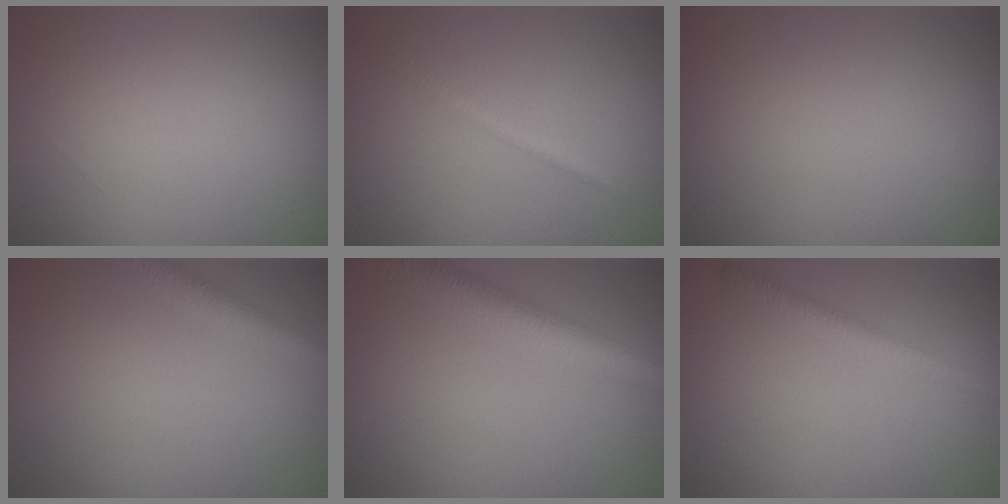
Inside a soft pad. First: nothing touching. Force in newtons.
{"total": 1.3, "press": 1.3, "slide": 0.1}
{"total": 0.0}
{"total": 2.6, "press": 2.6, "slide": 0.1}
{"total": 5.4, "press": 5.4, "slide": 0.4}
{"total": 2.0, "press": 2.0, "slide": 0.0}